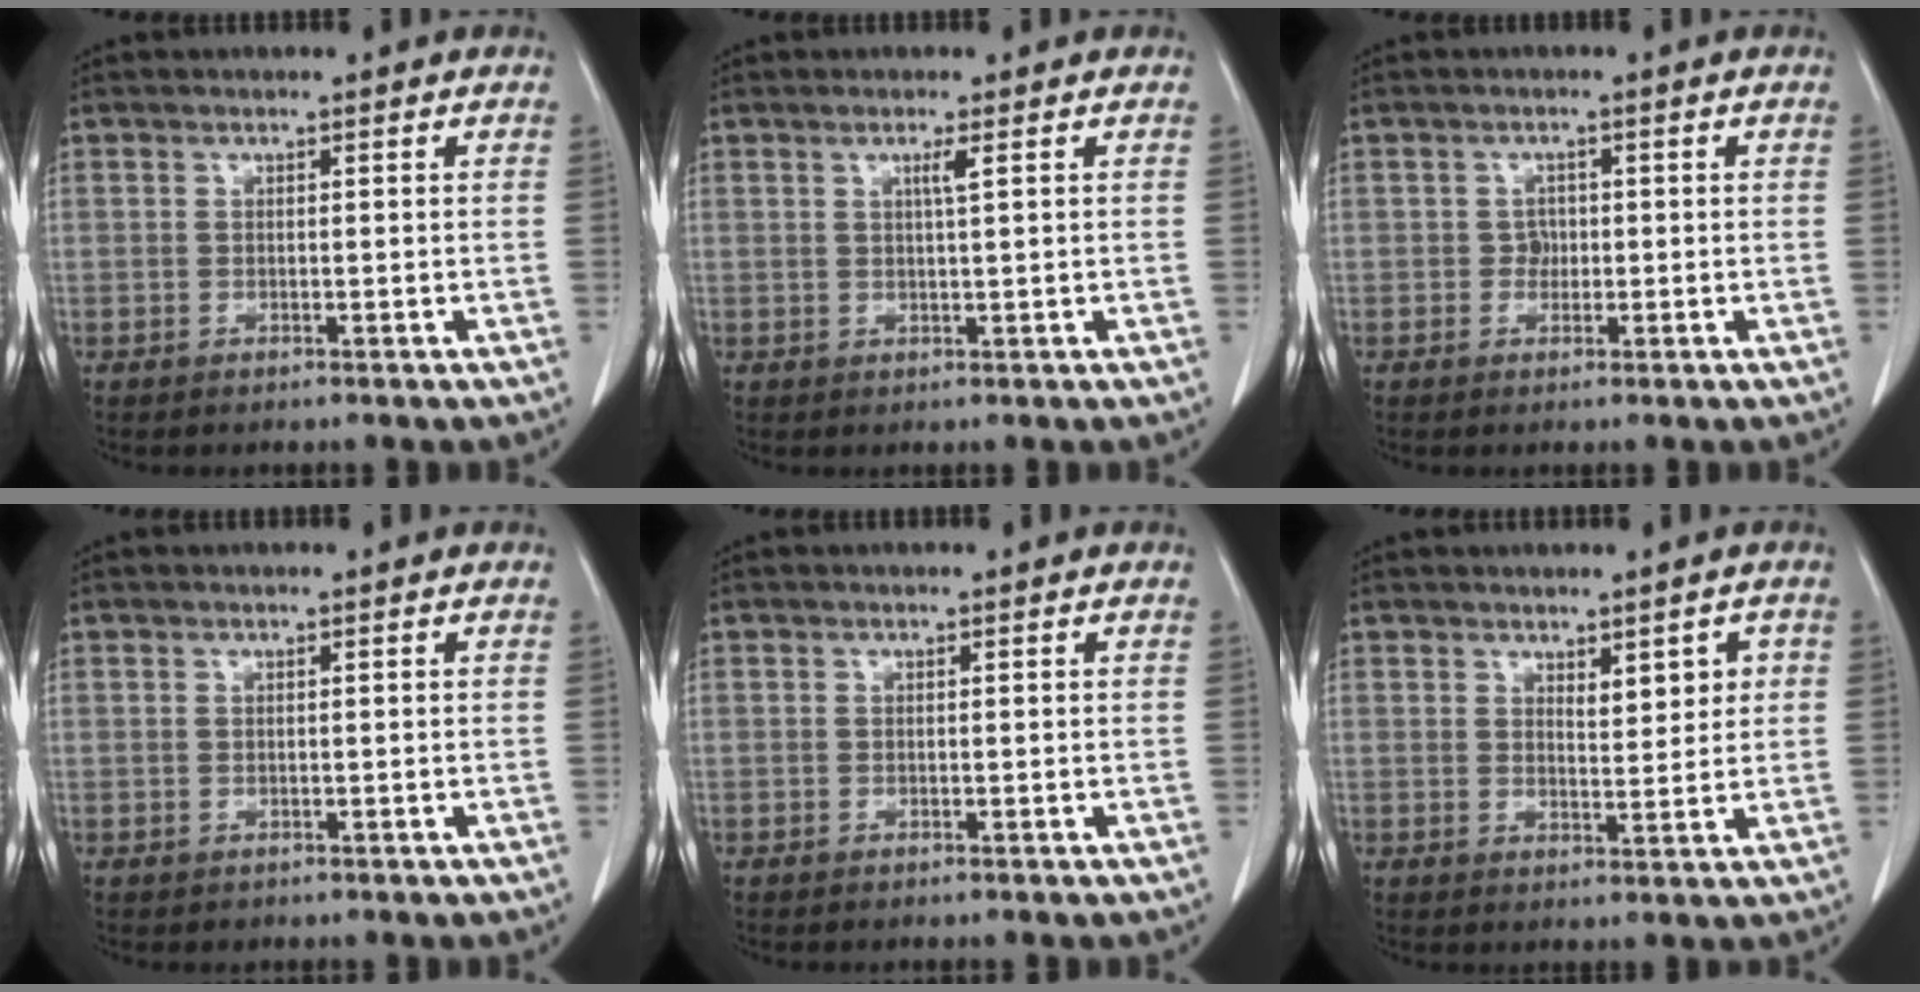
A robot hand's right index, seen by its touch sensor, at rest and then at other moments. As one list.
[{"total": 1.5, "force": [0.6, -0.3, 1.3], "torque": [-0.027, -0.002, 0.011]}, {"total": 1.4, "force": [-0.1, 1.3, 0.5], "torque": [-0.001, 0.008, -0.001]}, {"total": 0.6, "force": [-0.3, 0.5, -0.1], "torque": [-0.004, 0.006, -0.004]}, {"total": 0.0}, {"total": 3.6, "force": [1.5, 1.5, 2.9], "torque": [-0.043, 0.002, 0.027]}]